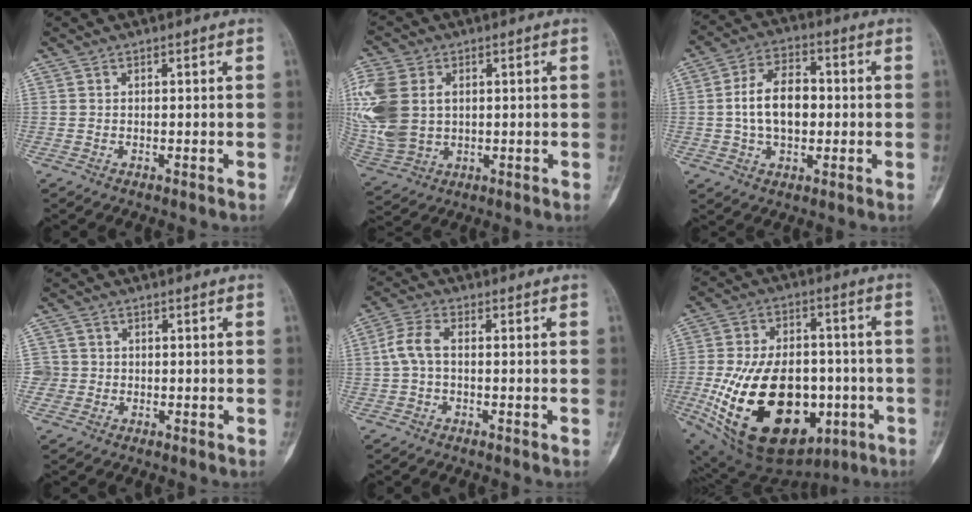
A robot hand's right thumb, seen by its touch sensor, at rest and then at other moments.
{"total": 16.1, "force": [2.5, 11.5, 11.0], "torque": [-0.278, -0.002, 0.059]}
{"total": 11.1, "force": [-0.1, 6.9, 8.7], "torque": [-0.137, 0.020, -0.006]}
{"total": 2.7, "force": [-0.3, 2.7, 0.0], "torque": [0.020, 0.008, -0.008]}
{"total": 4.8, "force": [-0.3, 2.5, 4.1], "torque": [-0.095, 0.015, -0.013]}
{"total": 29.0, "force": [-7.1, 17.7, 21.8], "torque": [-0.392, 0.004, -0.085]}